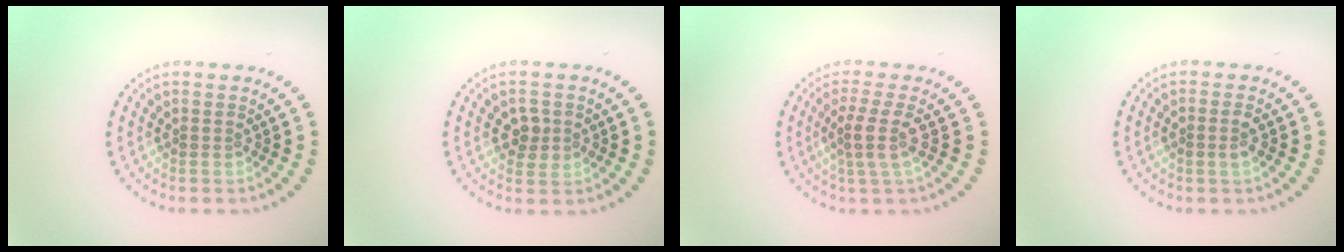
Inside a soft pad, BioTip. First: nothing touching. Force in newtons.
{"total": 2.0, "press": 2.0, "slide": 0.4}
{"total": 2.7, "press": 2.0, "slide": 1.8}
{"total": 1.1, "press": 1.1, "slide": 0.3}